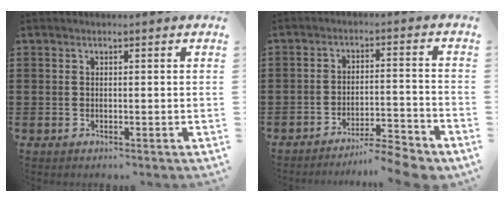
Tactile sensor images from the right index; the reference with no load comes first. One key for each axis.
{"total": 5.8, "fx": -5.5, "fy": -0.1, "fz": 1.9, "tx": -0.031, "ty": -0.006, "tz": -0.107}